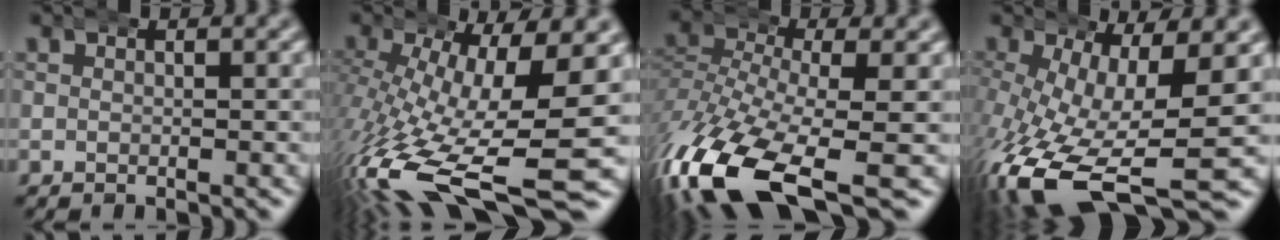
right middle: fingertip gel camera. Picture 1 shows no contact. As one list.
[{"total": 12.2, "force": [-4.6, 4.7, 10.3], "torque": [-0.195, -0.054, -0.044]}, {"total": 10.5, "force": [-5.6, 4.7, 7.5], "torque": [-0.180, -0.054, -0.068]}, {"total": 11.2, "force": [-4.9, 5.1, 8.7], "torque": [-0.186, -0.059, -0.048]}]